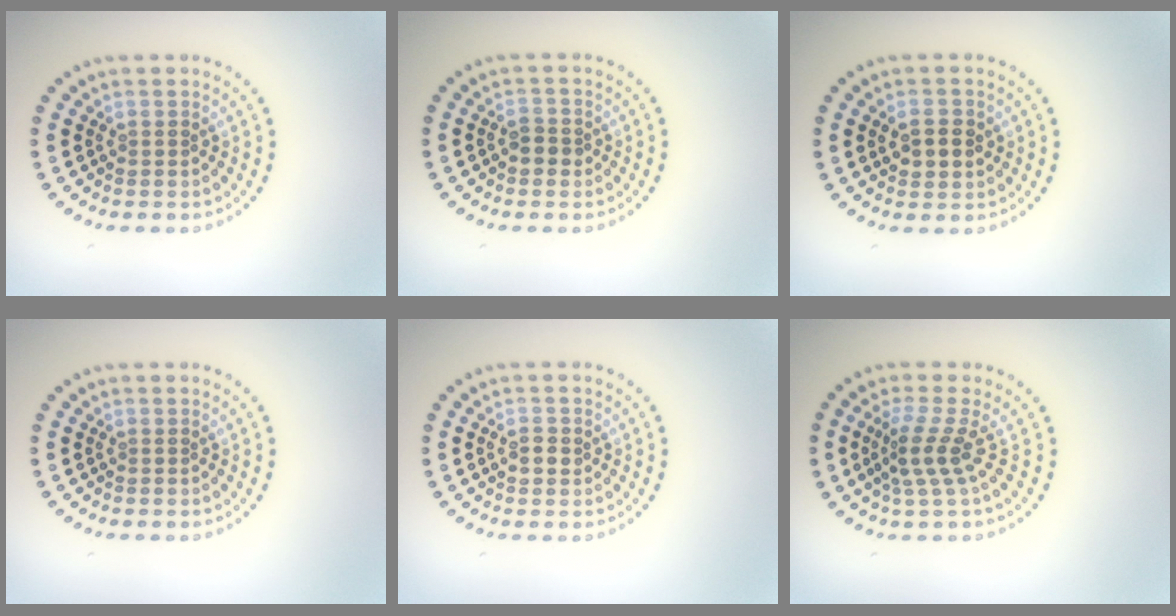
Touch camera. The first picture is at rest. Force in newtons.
{"total": 1.5, "press": 1.5, "slide": 0.3}
{"total": 2.6, "press": 2.6, "slide": 0.4}
{"total": 0.0}
{"total": 1.4, "press": 1.4, "slide": 0.1}
{"total": 2.8, "press": 1.9, "slide": 2.1}